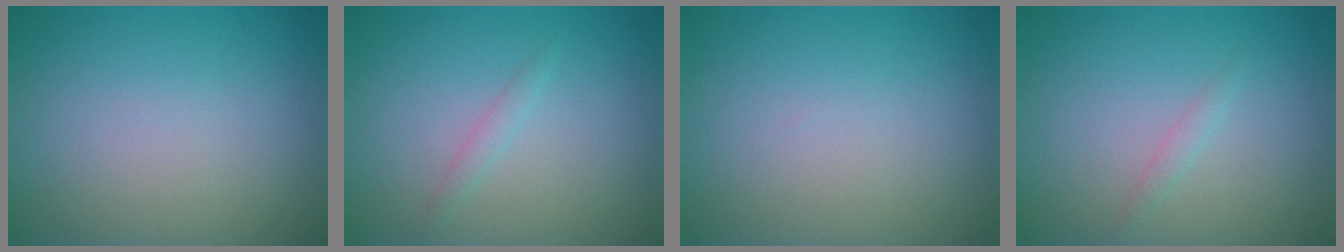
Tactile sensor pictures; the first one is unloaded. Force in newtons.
{"total": 0.9, "press": 0.8, "slide": 0.0}
{"total": 0.0}
{"total": 0.8, "press": 0.8, "slide": 0.0}